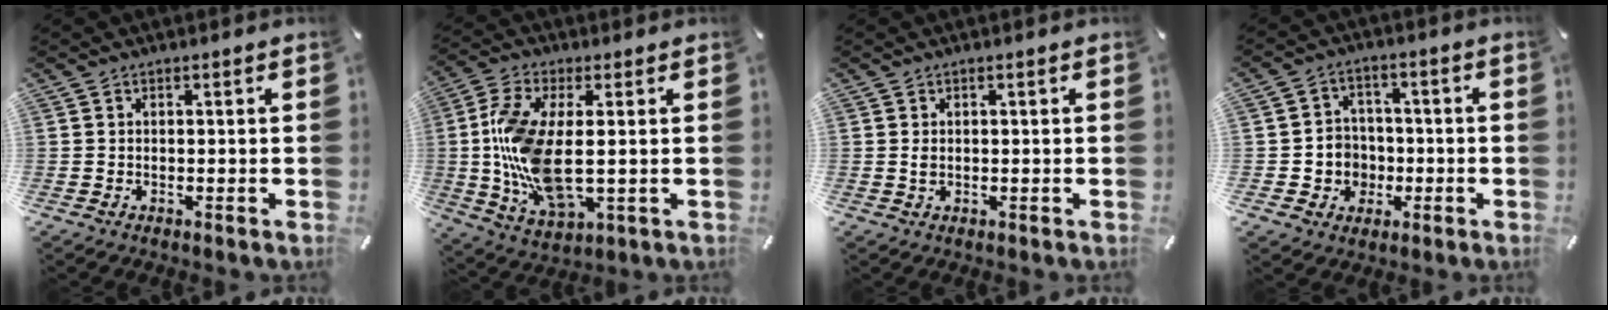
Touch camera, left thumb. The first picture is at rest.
{"total": 14.6, "force": [0.4, 6.6, 13.0], "torque": [-0.283, -0.016, 0.010]}
{"total": 1.0, "force": [0.0, 0.6, 0.8], "torque": [-0.017, 0.003, -0.001]}
{"total": 7.1, "force": [-1.1, 7.0, 0.8], "torque": [-0.028, 0.008, -0.016]}